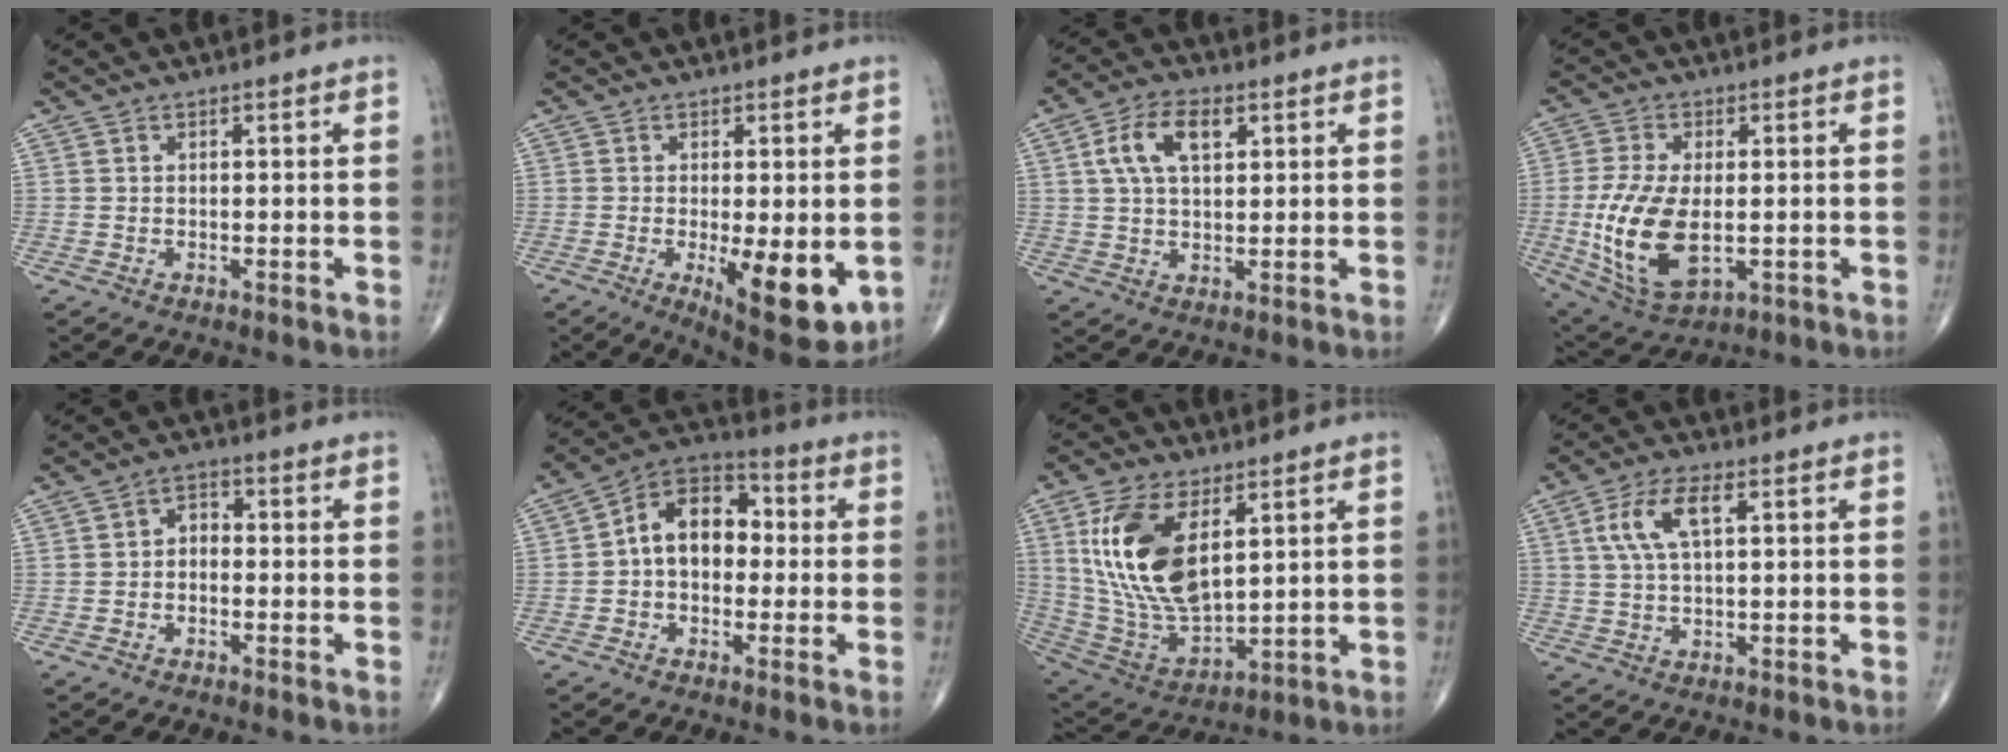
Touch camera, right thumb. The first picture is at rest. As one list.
[{"total": 12.4, "force": [-2.7, 4.2, 11.3], "torque": [-0.151, -0.026, -0.028]}, {"total": 8.6, "force": [2.9, 4.5, 6.7], "torque": [-0.122, 0.006, 0.052]}, {"total": 14.9, "force": [-1.9, 7.7, 12.6], "torque": [-0.257, -0.014, -0.021]}, {"total": 2.9, "force": [-0.6, 2.1, 1.9], "torque": [-0.014, 0.017, -0.024]}, {"total": 11.7, "force": [0.2, 8.1, 8.5], "torque": [-0.106, 0.037, -0.015]}, {"total": 18.7, "force": [5.9, 9.3, 15.1], "torque": [-0.290, -0.028, 0.123]}, {"total": 7.3, "force": [2.3, 2.8, 6.4], "torque": [-0.139, 0.008, 0.047]}]